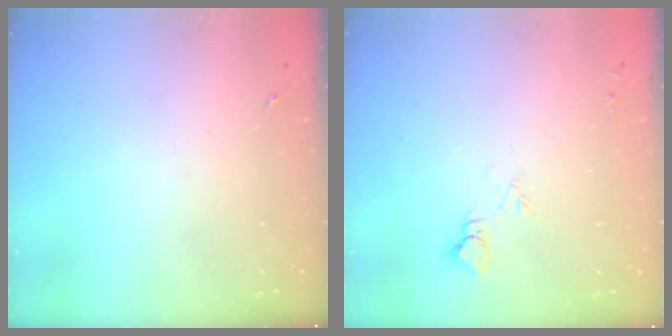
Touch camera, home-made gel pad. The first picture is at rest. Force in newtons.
{"total": 3.7, "press": 3.7, "slide": 0.4}